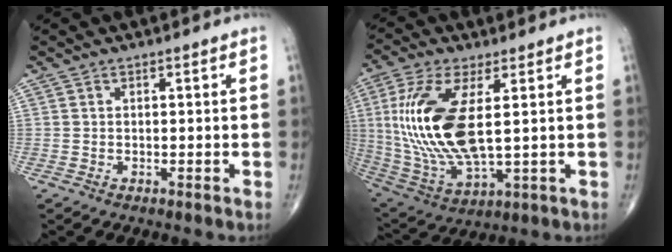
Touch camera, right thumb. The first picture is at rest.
{"total": 18.9, "force": [2.5, 7.5, 17.1], "torque": [-0.381, -0.019, 0.058]}